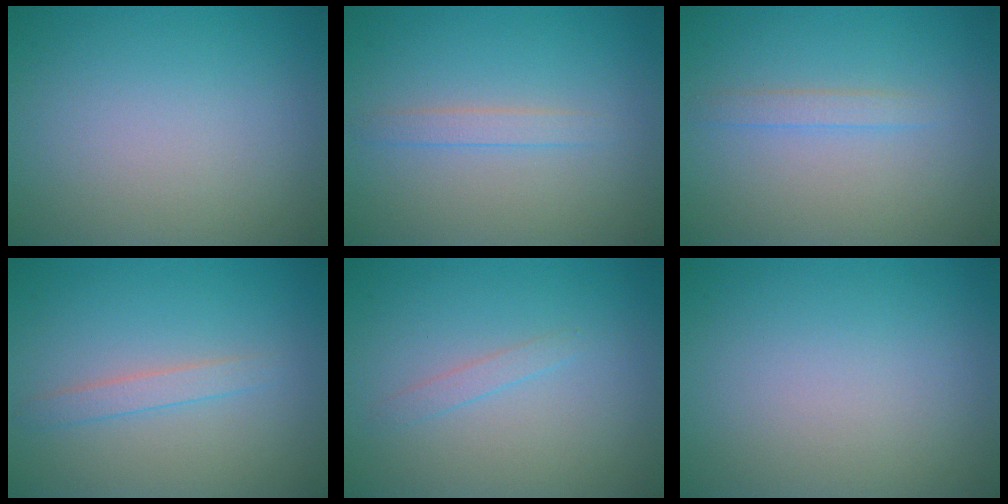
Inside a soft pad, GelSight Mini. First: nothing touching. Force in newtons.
{"total": 1.3, "press": 1.3, "slide": 0.0}
{"total": 1.2, "press": 1.2, "slide": 0.0}
{"total": 1.5, "press": 1.5, "slide": 0.1}
{"total": 0.9, "press": 0.9, "slide": 0.2}
{"total": 0.0}